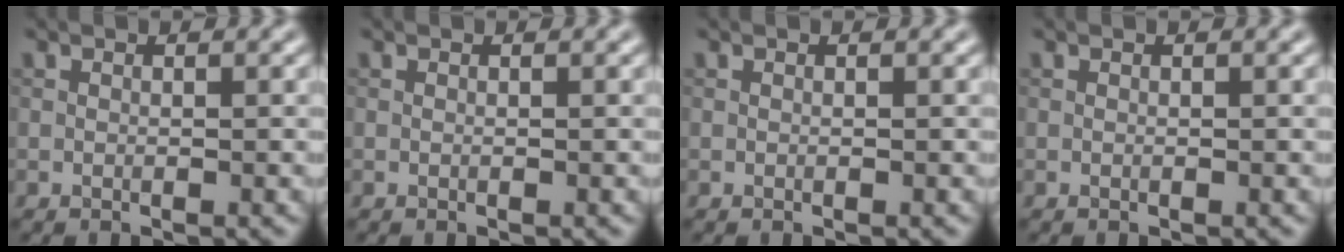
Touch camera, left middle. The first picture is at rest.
{"total": 0.0}
{"total": 0.0}
{"total": 0.0}